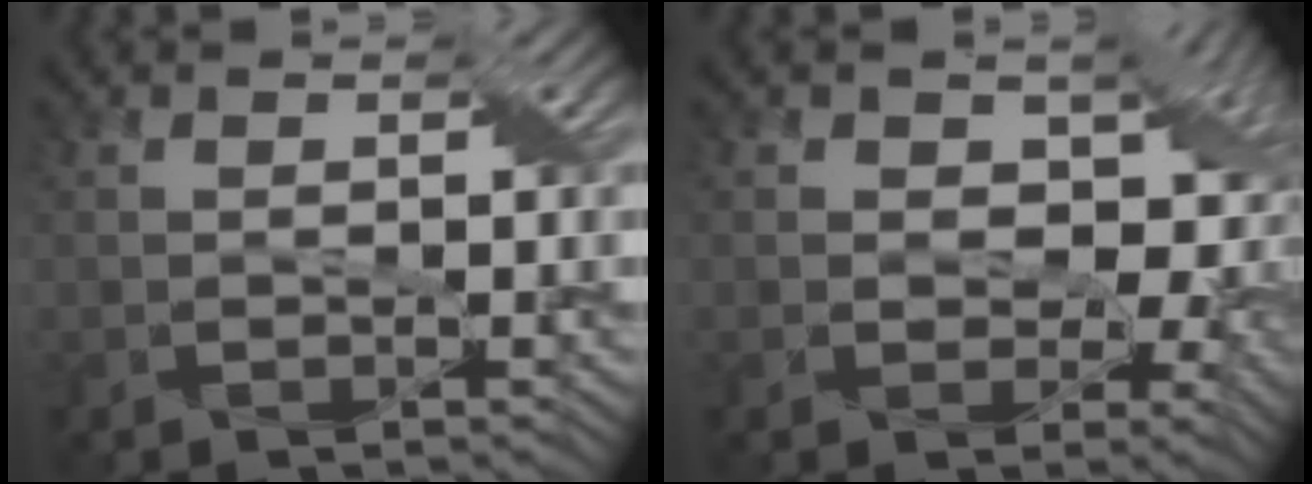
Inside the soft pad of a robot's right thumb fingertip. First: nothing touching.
{"total": 11.6, "force": [0.4, 8.2, 8.2], "torque": [-0.125, -0.008, 0.004]}